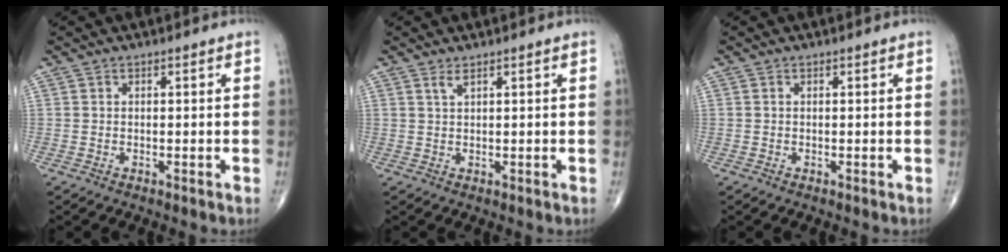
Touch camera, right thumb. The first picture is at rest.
{"total": 1.3, "force": [0.9, 0.2, 0.9], "torque": [-0.019, -0.002, 0.021]}
{"total": 0.0}